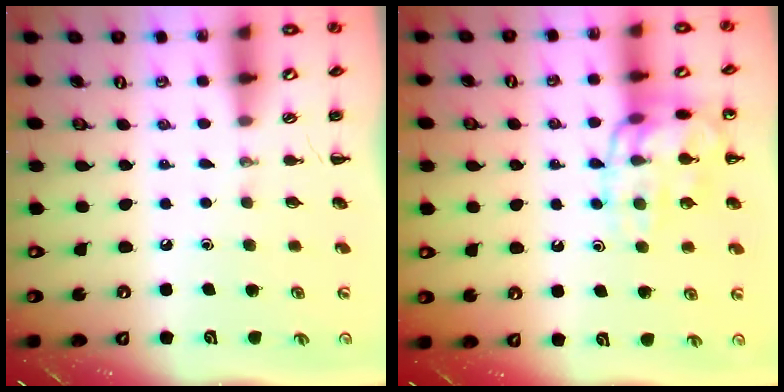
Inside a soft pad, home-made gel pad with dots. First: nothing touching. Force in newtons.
{"total": 15.8, "press": 15.7, "slide": 0.6}